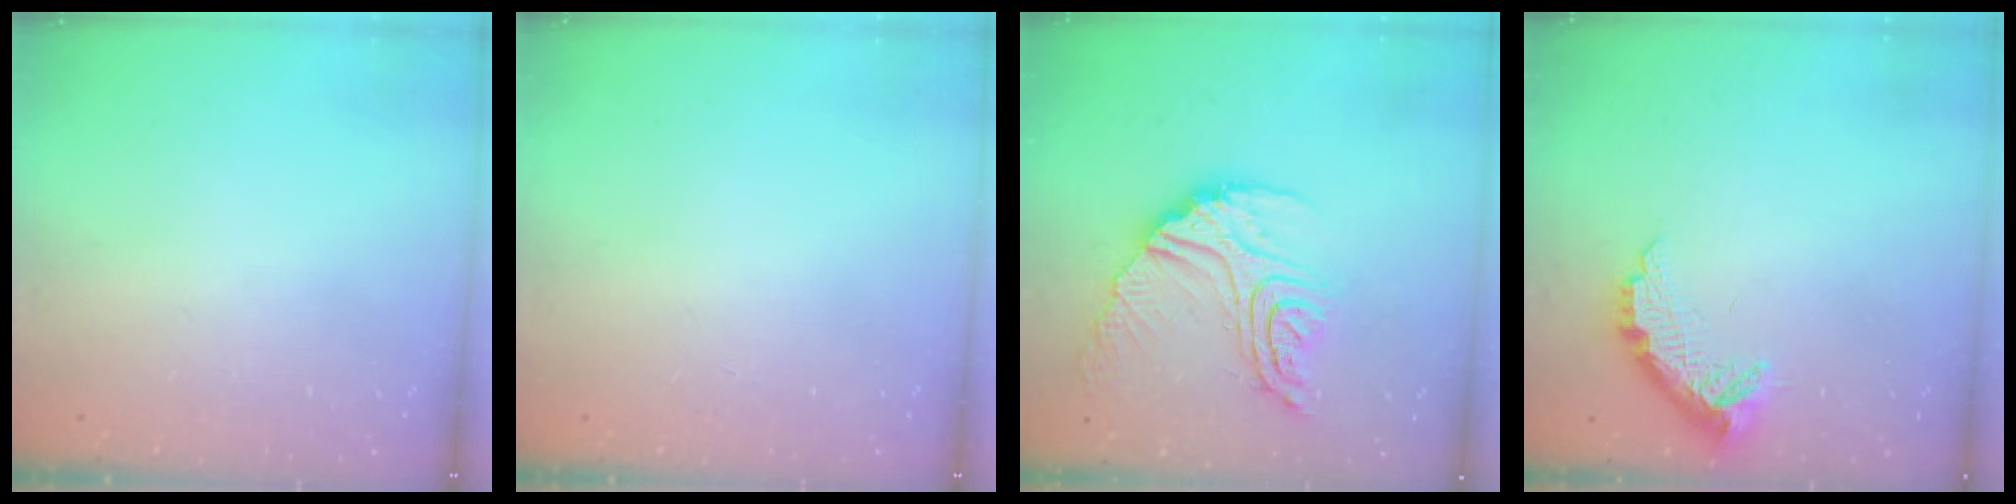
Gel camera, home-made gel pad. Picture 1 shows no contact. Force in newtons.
{"total": 0.0}
{"total": 18.4, "press": 18.3, "slide": 1.5}
{"total": 11.1, "press": 11.1, "slide": 0.3}